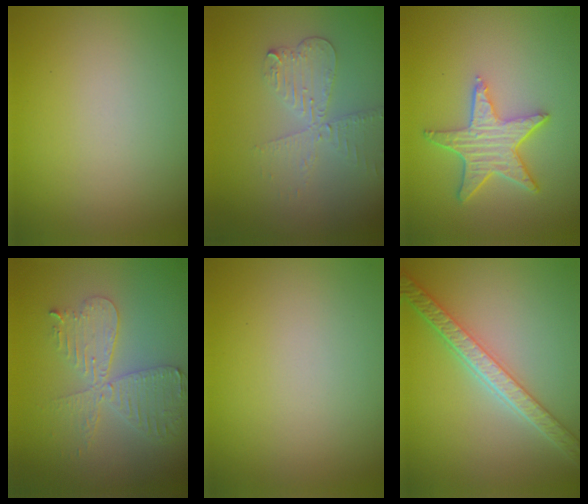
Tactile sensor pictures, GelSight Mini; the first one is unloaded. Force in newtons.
{"total": 3.5, "press": 3.0, "slide": 1.9}
{"total": 5.1, "press": 4.0, "slide": 3.1}
{"total": 4.6, "press": 3.9, "slide": 2.3}
{"total": 0.0}
{"total": 4.8, "press": 4.1, "slide": 2.4}